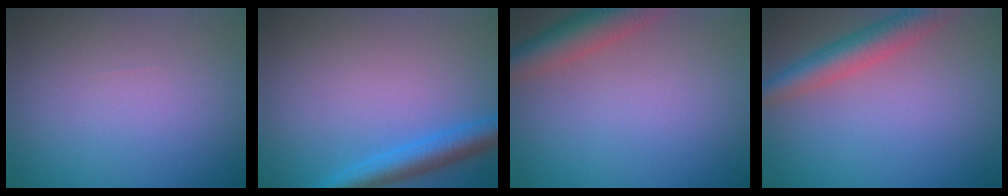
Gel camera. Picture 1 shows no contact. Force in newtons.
{"total": 3.5, "press": 3.5, "slide": 0.2}
{"total": 4.6, "press": 4.6, "slide": 0.5}
{"total": 4.5, "press": 4.5, "slide": 0.1}